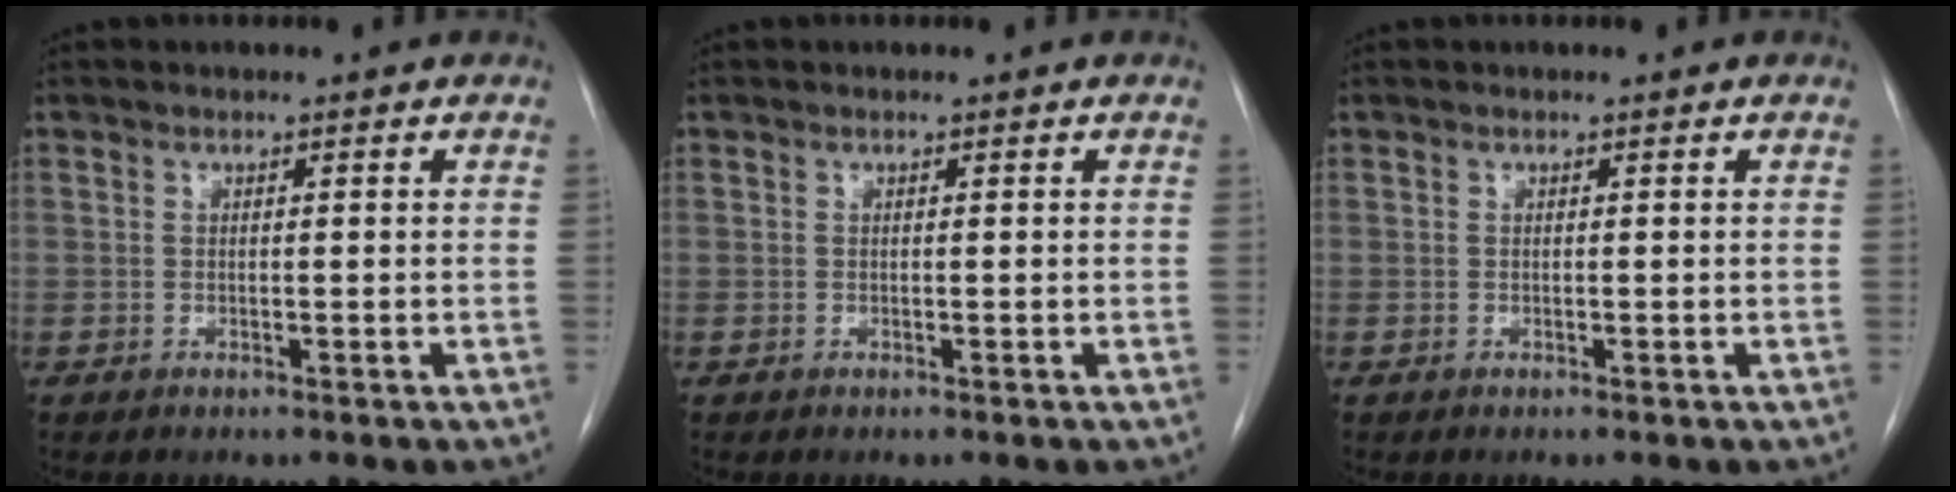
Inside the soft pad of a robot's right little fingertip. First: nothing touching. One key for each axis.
{"total": 0.0}
{"total": 0.0}